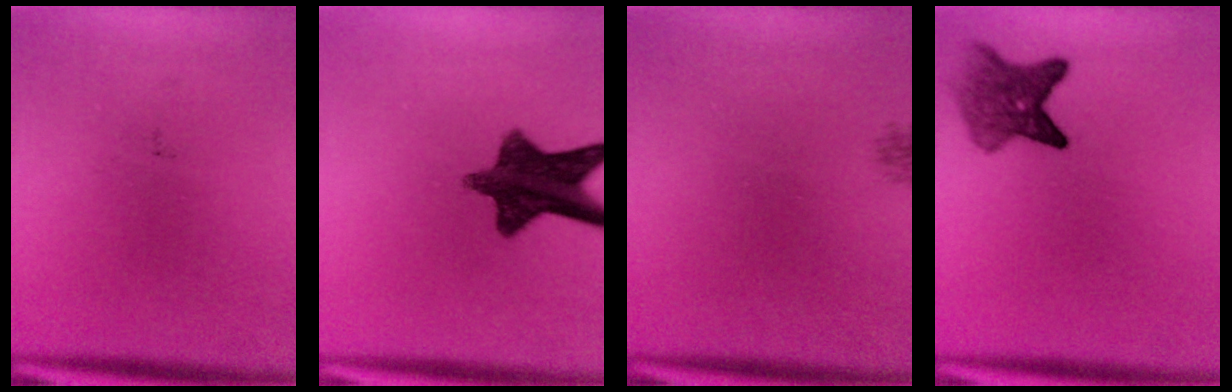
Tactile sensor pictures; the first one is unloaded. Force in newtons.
{"total": 11.5}
{"total": 0.9}
{"total": 5.1}